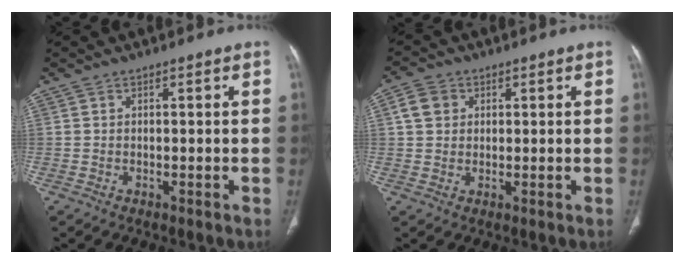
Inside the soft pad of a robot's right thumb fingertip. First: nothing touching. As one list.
[{"total": 4.5, "force": [1.3, 3.8, 2.1], "torque": [-0.022, 0.003, 0.023]}]